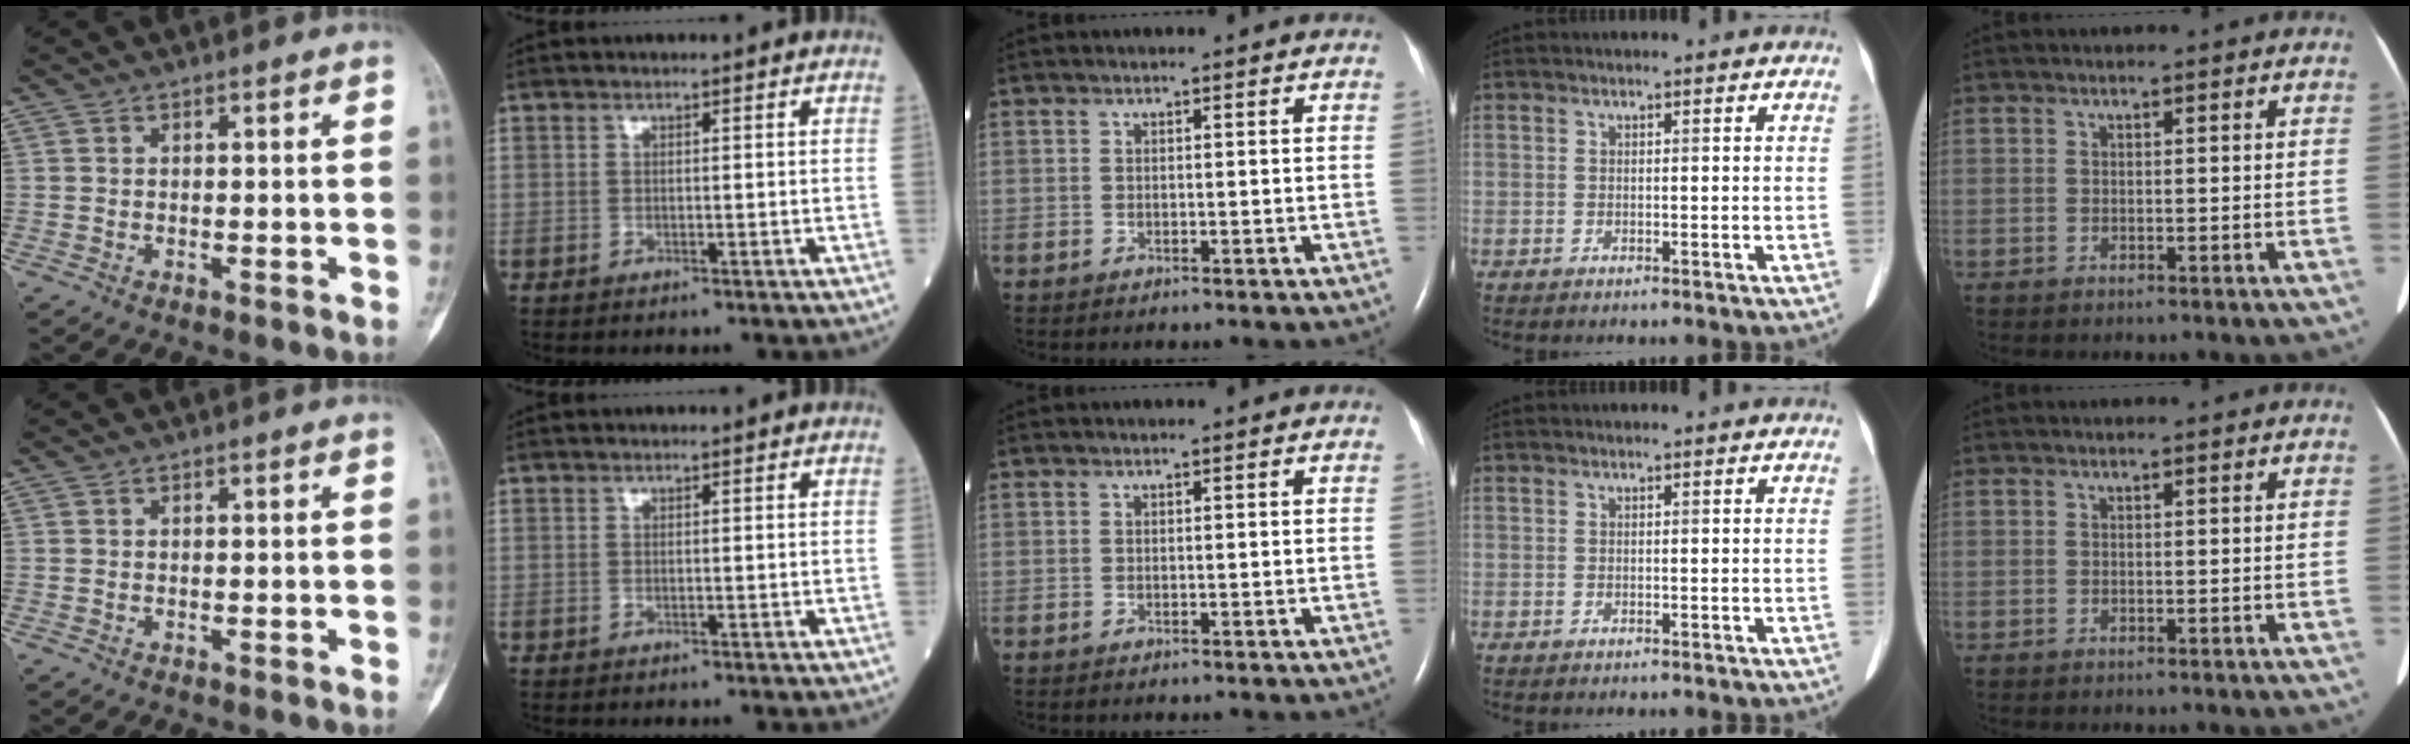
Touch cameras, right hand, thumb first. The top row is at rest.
{}